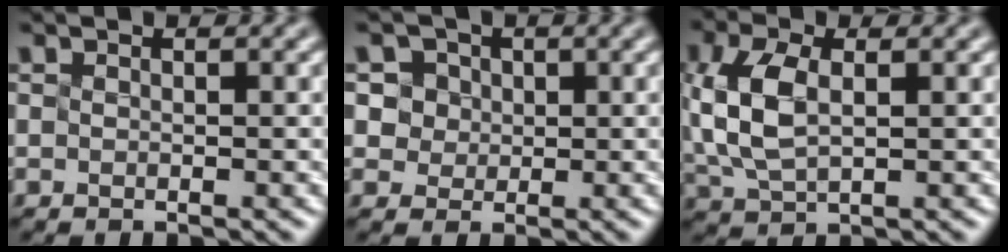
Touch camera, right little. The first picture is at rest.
{"total": 3.4, "force": [1.3, 2.9, 1.1], "torque": [-0.020, 0.010, 0.025]}
{"total": 4.4, "force": [-0.1, 2.4, 3.7], "torque": [-0.101, 0.008, 0.011]}